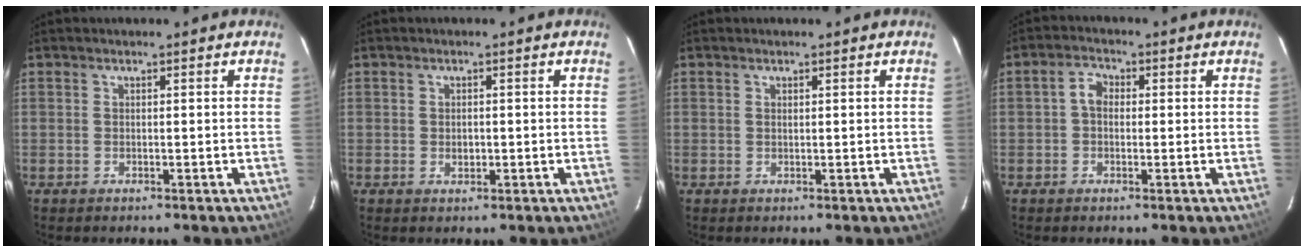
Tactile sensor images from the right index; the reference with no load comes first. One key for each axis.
{"total": 1.5, "fx": -0.2, "fy": 1.0, "fz": 1.1, "tx": -0.018, "ty": 0.004, "tz": -0.002}
{"total": 0.0}
{"total": 2.9, "fx": -0.1, "fy": 2.3, "fz": 1.8, "tx": -0.035, "ty": 0.013, "tz": -0.005}